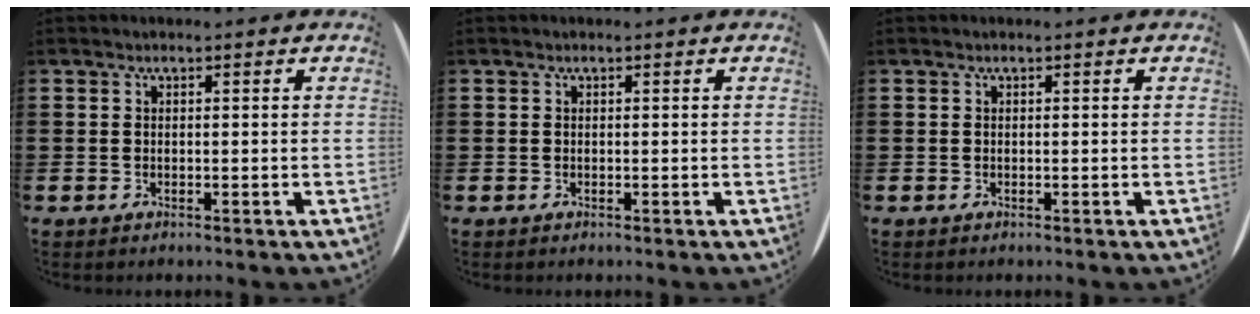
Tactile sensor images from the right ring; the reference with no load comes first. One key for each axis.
{"total": 0.0}
{"total": 0.0}